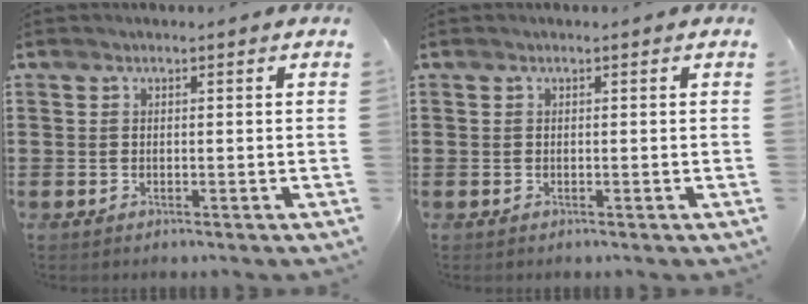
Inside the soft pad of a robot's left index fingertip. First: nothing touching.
{"total": 0.0}